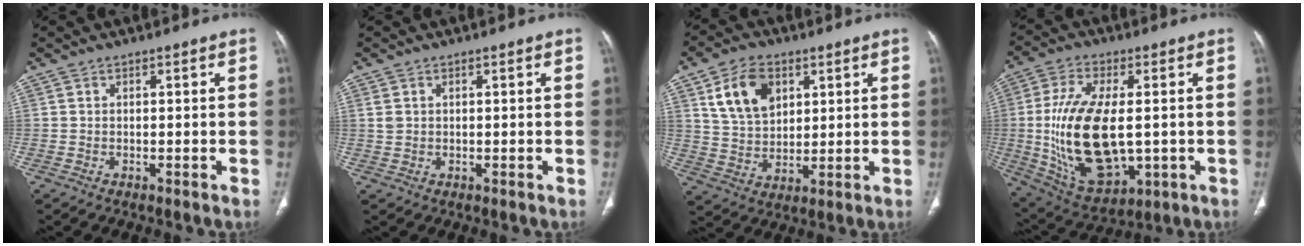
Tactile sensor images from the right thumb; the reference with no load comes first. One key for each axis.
{"total": 1.7, "fx": 0.5, "fy": 1.3, "fz": 1.0, "tx": -0.026, "ty": 0.003, "tz": 0.016}
{"total": 11.3, "fx": 4.7, "fy": 7.6, "fz": 6.9, "tx": -0.100, "ty": -0.014, "tz": 0.094}
{"total": 20.7, "fx": -0.9, "fy": 10.6, "fz": 17.7, "tx": -0.343, "ty": -0.012, "tz": 0.006}